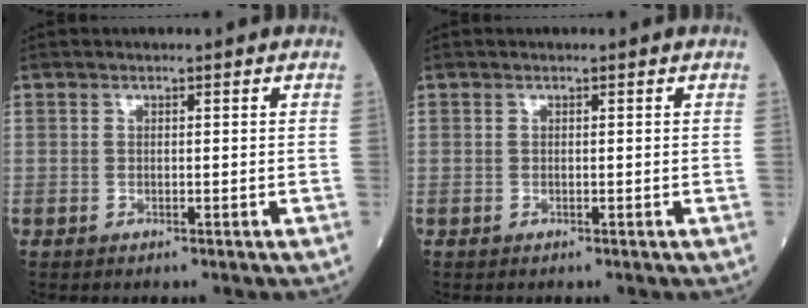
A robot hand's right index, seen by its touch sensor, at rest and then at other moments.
{"total": 0.0}